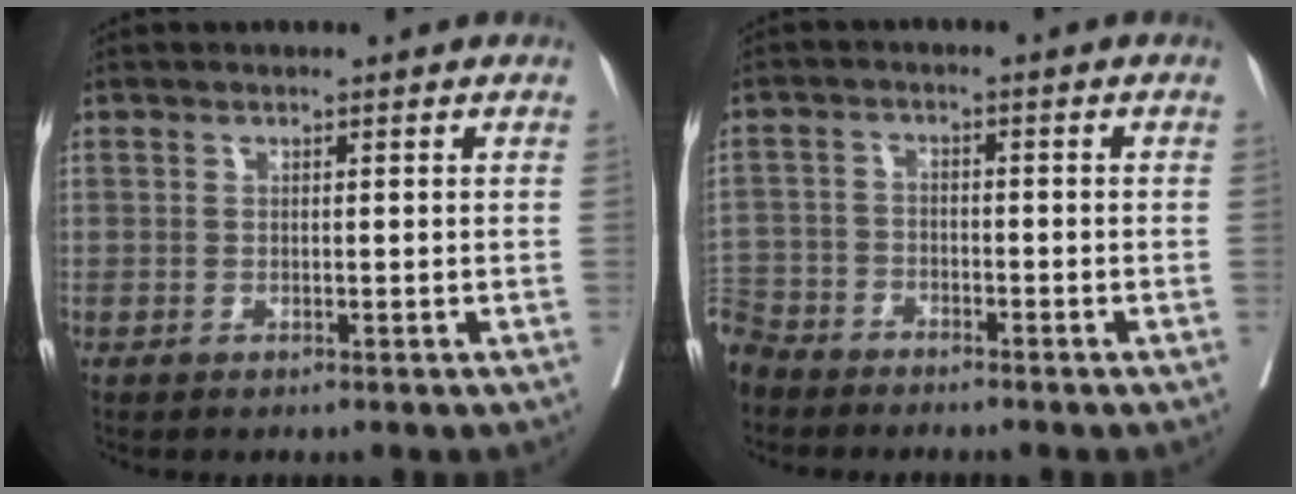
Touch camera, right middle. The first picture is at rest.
{"total": 7.5, "force": [-6.8, 3.1, 0.9], "torque": [-0.024, -0.004, -0.135]}